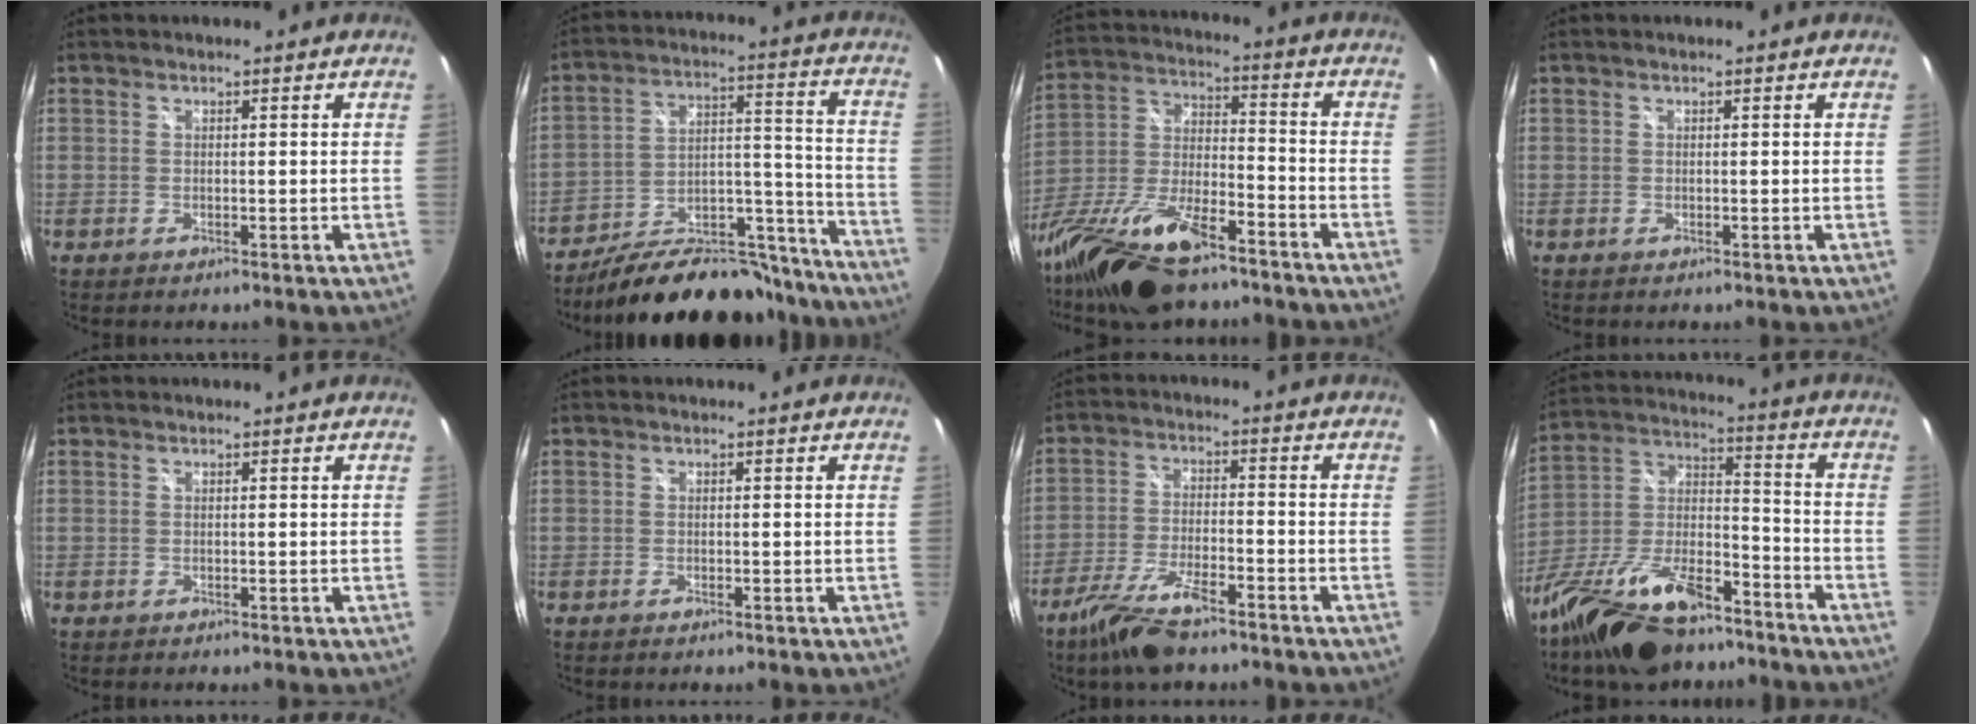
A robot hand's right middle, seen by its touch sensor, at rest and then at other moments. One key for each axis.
{"total": 23.8, "fx": -20.1, "fy": 8.1, "fz": 9.8, "tx": -0.152, "ty": 0.040, "tz": -0.272}
{"total": 23.6, "fx": -16.9, "fy": 8.0, "fz": 14.4, "tx": -0.298, "ty": -0.028, "tz": -0.296}
{"total": 0.0}
{"total": 0.0}
{"total": 0.6, "fx": -0.5, "fy": 0.2, "fz": 0.3, "tx": -0.005, "ty": -0.001, "tz": -0.010}
{"total": 10.3, "fx": -7.7, "fy": 2.9, "fz": 6.2, "tx": -0.139, "ty": -0.015, "tz": -0.143}
{"total": 21.3, "fx": -15.0, "fy": 8.4, "fz": 12.6, "tx": -0.248, "ty": -0.002, "tz": -0.258}